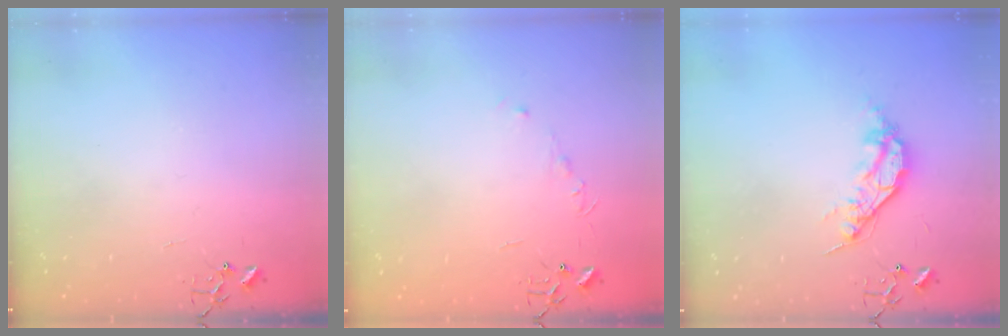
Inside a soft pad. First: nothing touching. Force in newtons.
{"total": 4.0, "press": 3.9, "slide": 0.5}
{"total": 10.0, "press": 10.0, "slide": 0.8}